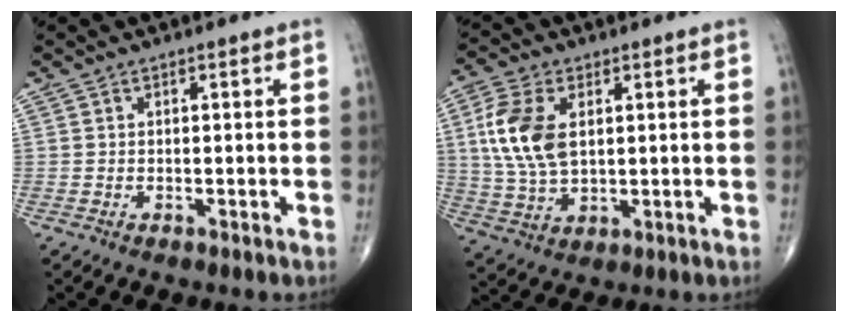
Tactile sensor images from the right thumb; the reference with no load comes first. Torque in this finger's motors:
{"motor_torque": [-0.01, 0.19, 1.10, 0.49, 0.32]}